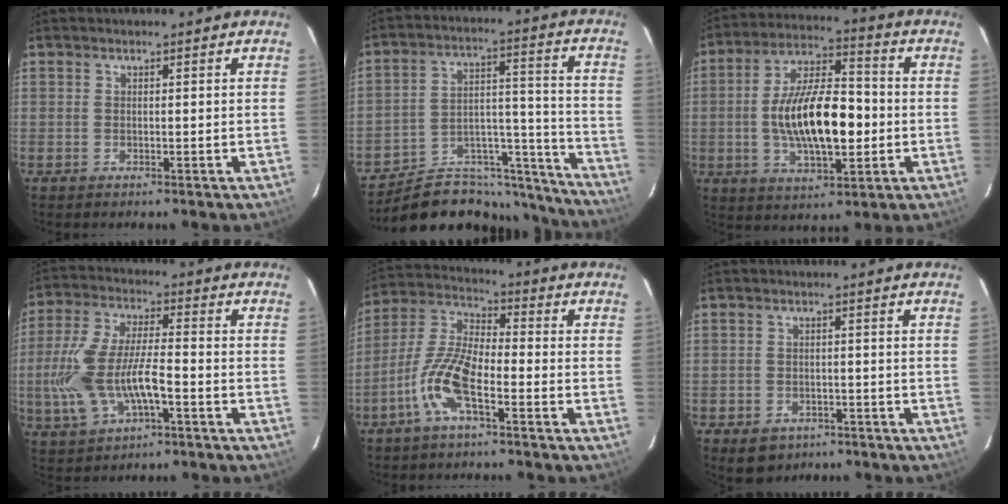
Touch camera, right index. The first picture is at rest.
{"total": 23.5, "force": [-20.6, 9.0, 6.8], "torque": [-0.102, 0.062, -0.281]}
{"total": 16.7, "force": [-2.0, 7.0, 15.0], "torque": [-0.276, 0.009, -0.033]}
{"total": 14.7, "force": [-4.2, 6.0, 12.7], "torque": [-0.276, -0.003, -0.073]}
{"total": 10.5, "force": [-5.2, 3.0, 8.7], "torque": [-0.192, 0.002, -0.107]}
{"total": 5.9, "force": [-3.6, 4.3, 2.0], "torque": [-0.046, 0.006, -0.042]}